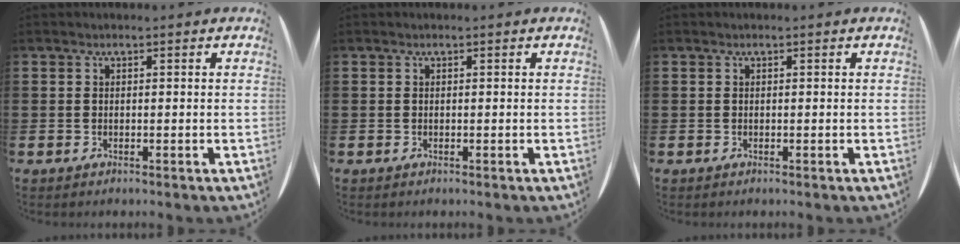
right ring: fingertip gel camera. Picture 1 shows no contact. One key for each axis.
{"total": 0.0}
{"total": 0.0}